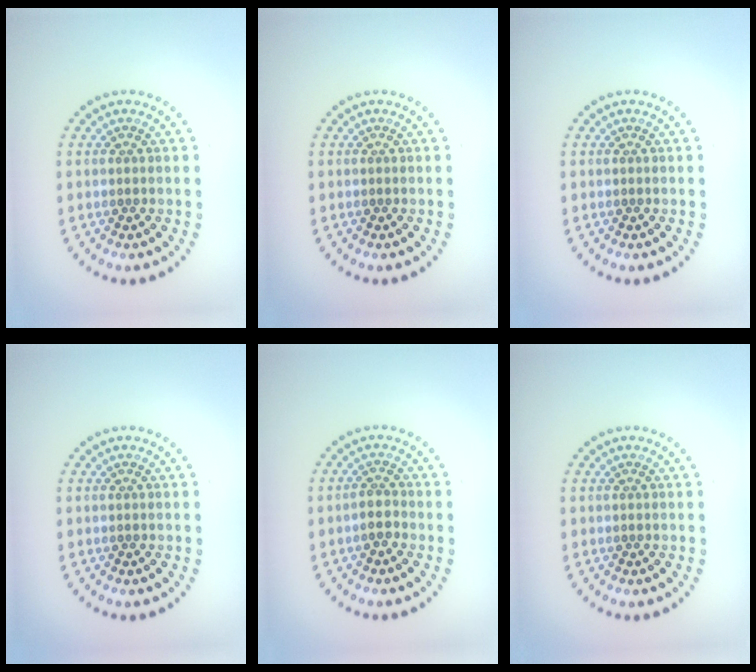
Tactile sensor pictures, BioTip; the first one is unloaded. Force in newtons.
{"total": 0.0}
{"total": 0.0}
{"total": 0.0}
{"total": 1.4, "press": 1.2, "slide": 0.8}
{"total": 0.0}